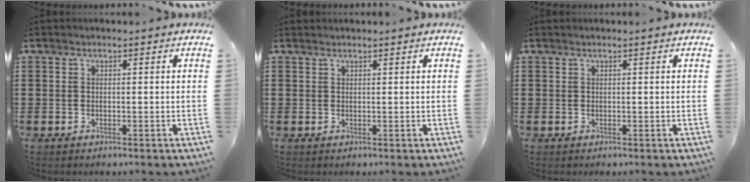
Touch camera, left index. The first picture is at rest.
{"total": 0.6, "force": [0.6, 0.2, 0.0], "torque": [-0.001, 0.000, 0.012]}
{"total": 0.0}